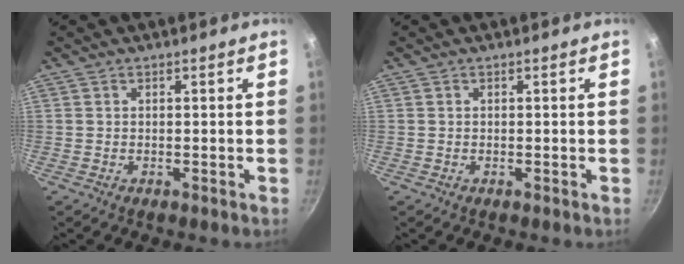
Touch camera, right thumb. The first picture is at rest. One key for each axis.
{"total": 0.0}